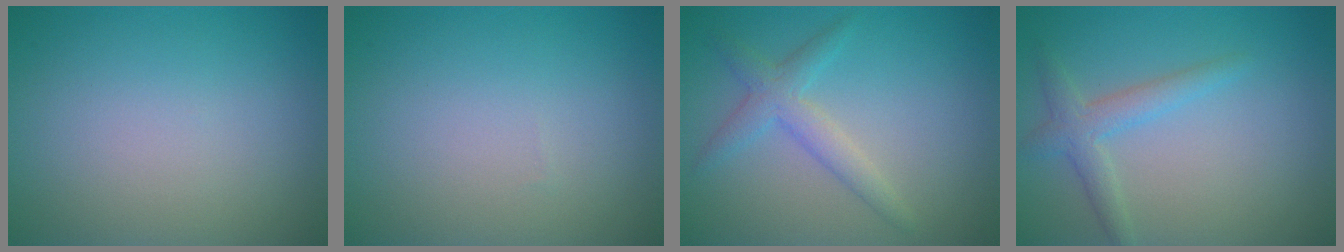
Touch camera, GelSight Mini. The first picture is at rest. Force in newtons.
{"total": 0.0}
{"total": 2.6, "press": 2.6, "slide": 0.1}
{"total": 2.4, "press": 2.4, "slide": 0.1}